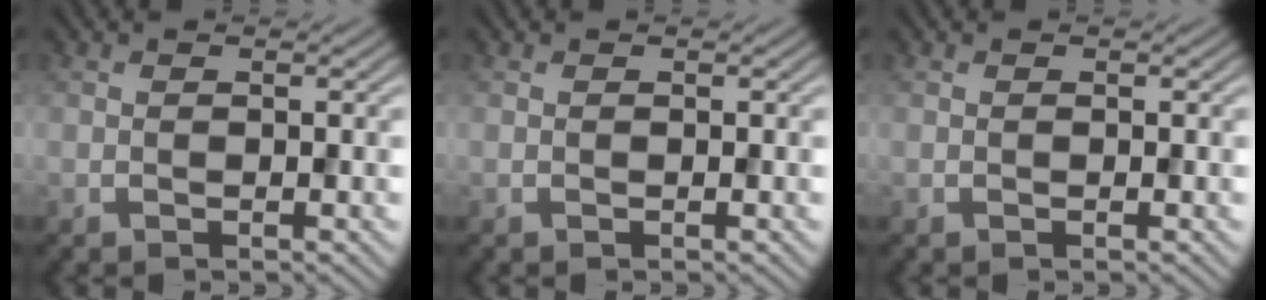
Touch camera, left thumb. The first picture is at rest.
{"total": 0.0}
{"total": 0.0}